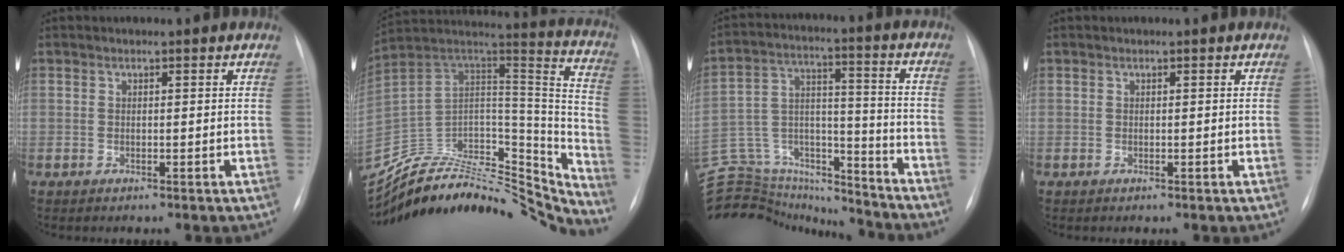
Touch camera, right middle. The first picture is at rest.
{"total": 32.4, "force": [-29.8, 7.9, 9.8], "torque": [-0.125, 0.015, -0.437]}
{"total": 27.0, "force": [-24.9, 7.1, 7.6], "torque": [-0.191, 0.018, -0.385]}
{"total": 0.0}